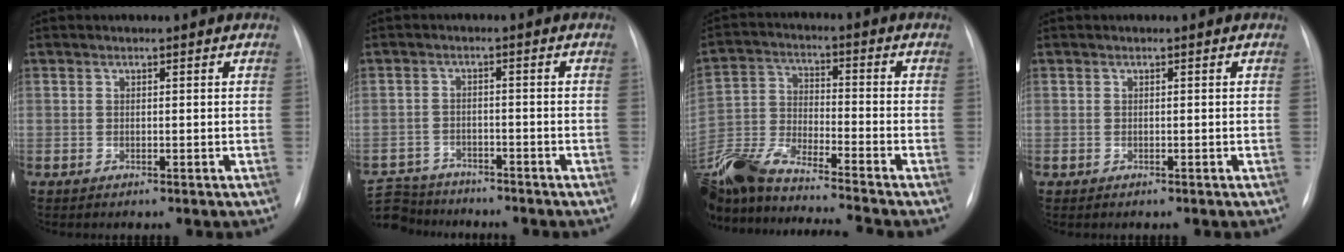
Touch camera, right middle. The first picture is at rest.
{"total": 8.2, "force": [-7.8, 2.5, 0.6], "torque": [-0.020, 0.006, -0.132]}
{"total": 19.0, "force": [-16.7, 0.6, 9.1], "torque": [-0.221, -0.015, -0.308]}
{"total": 0.0}